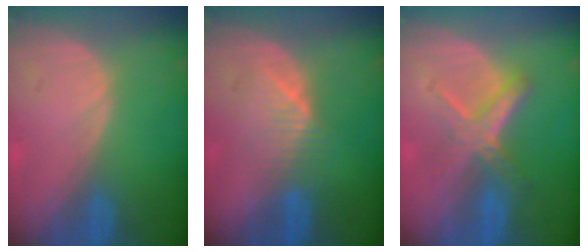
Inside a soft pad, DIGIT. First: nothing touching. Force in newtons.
{"total": 4.1, "press": 4.0, "slide": 0.9}
{"total": 5.8, "press": 5.5, "slide": 1.8}